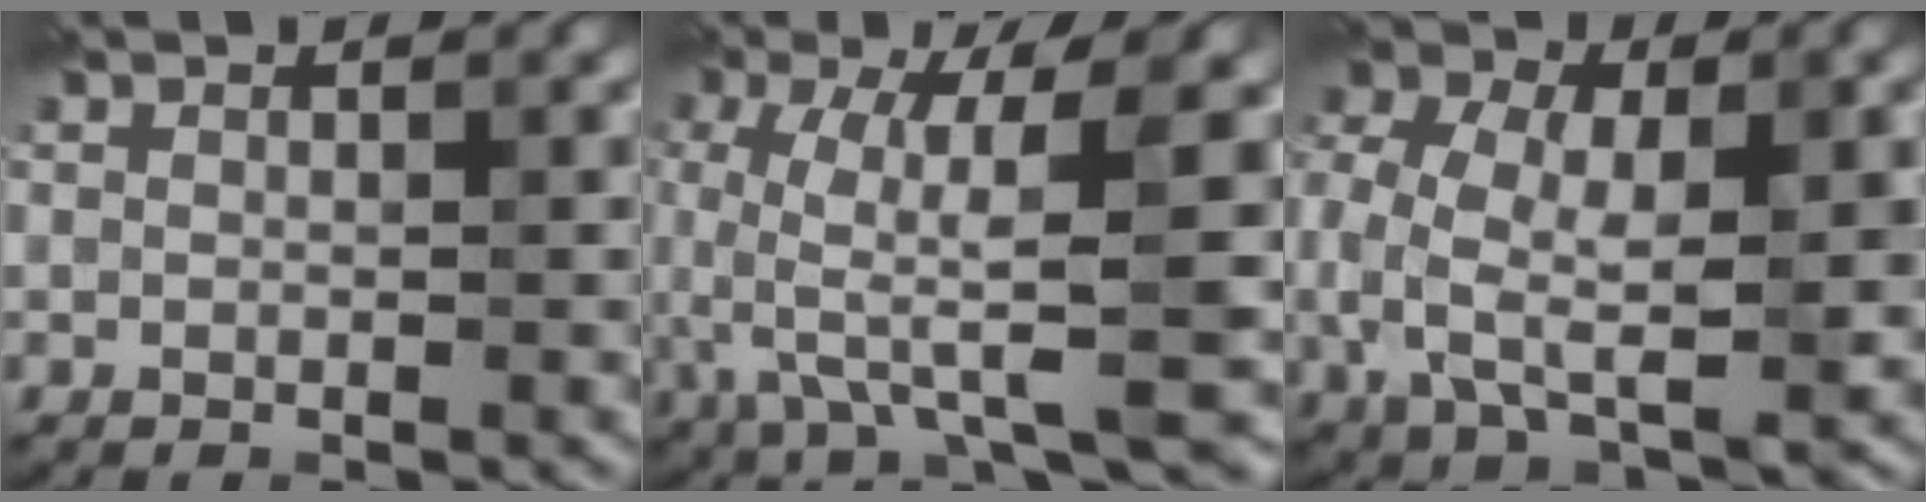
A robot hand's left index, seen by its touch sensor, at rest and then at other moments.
{"total": 10.1, "force": [-0.1, 2.8, 9.7], "torque": [-0.170, 0.003, 0.000]}
{"total": 9.1, "force": [-0.5, 5.5, 7.2], "torque": [-0.155, 0.004, -0.010]}